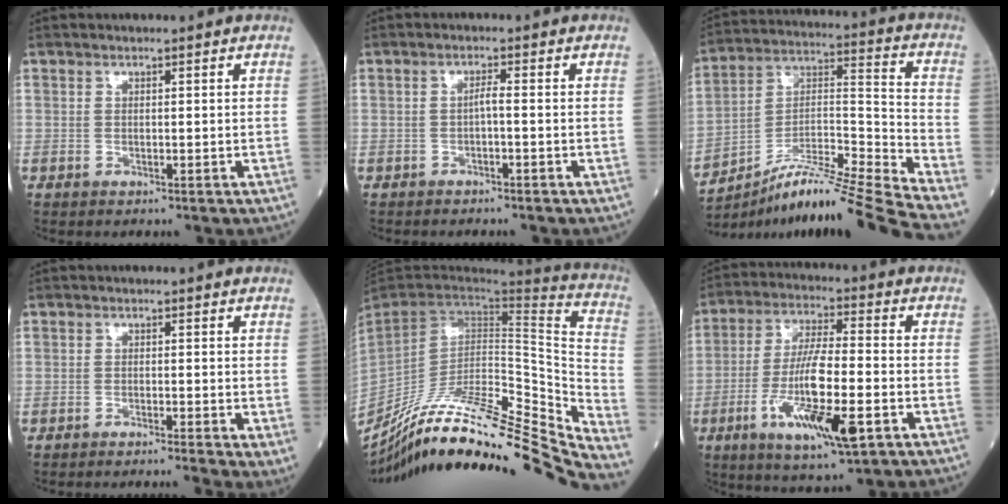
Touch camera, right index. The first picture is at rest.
{"total": 1.4, "force": [-0.4, 0.0, 1.3], "torque": [-0.027, 0.003, -0.008]}
{"total": 18.4, "force": [-15.6, -2.9, 9.4], "torque": [-0.170, 0.016, -0.276]}
{"total": 2.9, "force": [-1.6, -0.1, 2.4], "torque": [-0.022, -0.005, -0.025]}
{"total": 34.5, "force": [-29.9, 1.3, 17.2], "torque": [-0.198, -0.047, -0.447]}
{"total": 14.1, "force": [-5.0, 2.1, 13.1], "torque": [-0.249, -0.019, -0.084]}